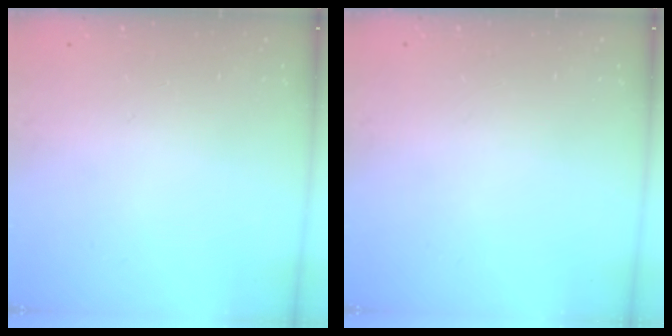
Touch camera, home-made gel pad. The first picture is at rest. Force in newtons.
{"total": 0.0}